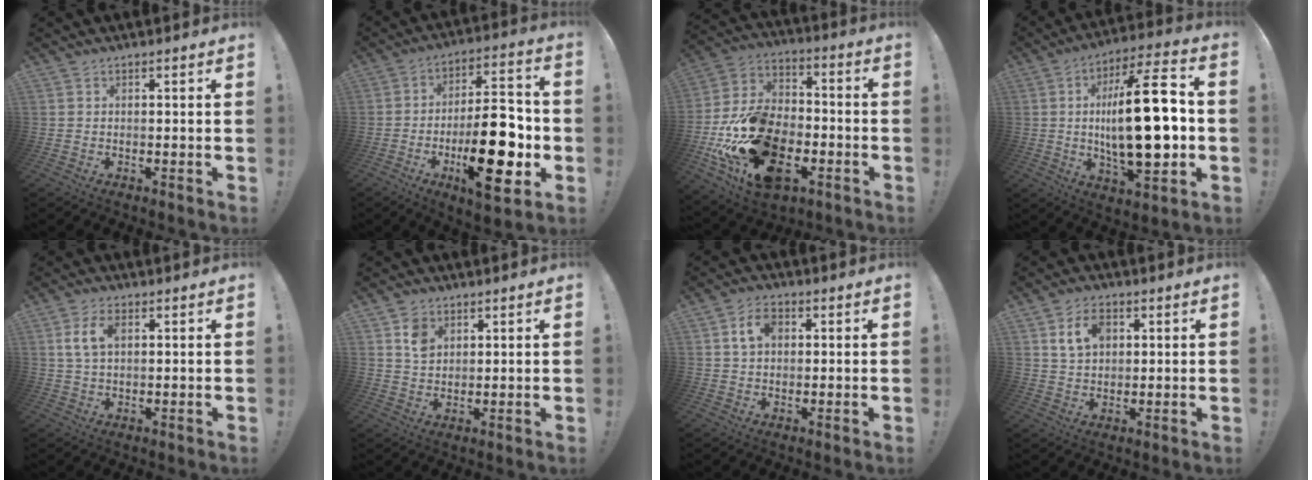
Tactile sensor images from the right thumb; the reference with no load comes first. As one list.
[{"total": 22.6, "force": [-6.1, 9.1, 19.8], "torque": [-0.308, 0.034, -0.087]}, {"total": 25.4, "force": [-9.4, 15.3, 18.0], "torque": [-0.334, 0.053, -0.148]}, {"total": 25.4, "force": [-0.4, 8.7, 23.8], "torque": [-0.388, -0.007, -0.013]}, {"total": 6.8, "force": [1.8, 3.9, 5.3], "torque": [-0.097, 0.003, 0.031]}, {"total": 5.7, "force": [2.7, 4.2, 2.7], "torque": [-0.035, -0.005, 0.050]}, {"total": 6.4, "force": [1.9, 4.5, 4.2], "torque": [-0.067, 0.007, 0.035]}, {"total": 8.0, "force": [3.1, 5.6, 4.9], "torque": [-0.076, 0.000, 0.058]}]